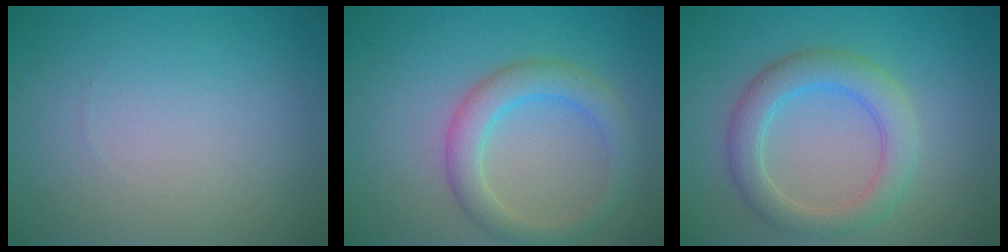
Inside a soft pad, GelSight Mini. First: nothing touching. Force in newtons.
{"total": 3.7, "press": 3.7, "slide": 0.2}
{"total": 4.2, "press": 4.2, "slide": 0.3}